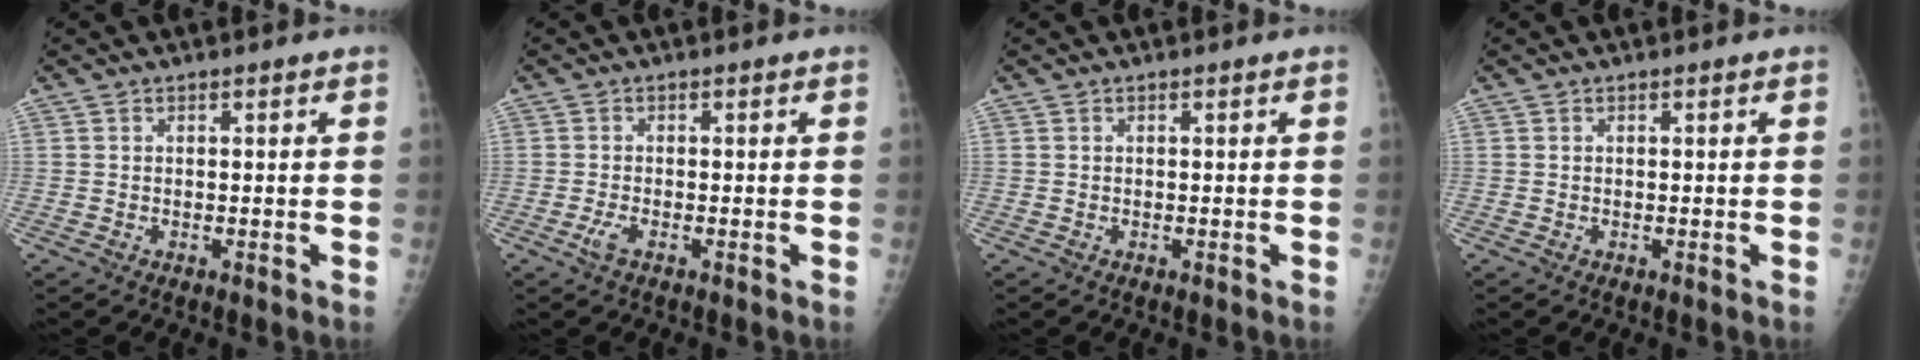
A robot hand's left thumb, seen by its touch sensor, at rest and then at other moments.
{"total": 1.9, "force": [-0.8, 0.7, 1.5], "torque": [-0.035, -0.001, -0.017]}
{"total": 0.0}
{"total": 0.0}